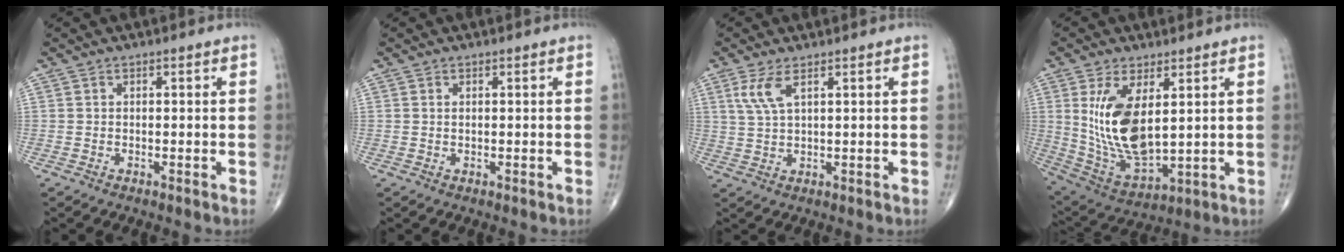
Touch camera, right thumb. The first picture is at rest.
{"total": 0.5, "force": [0.1, 0.3, 0.4], "torque": [-0.006, 0.002, 0.003]}
{"total": 4.4, "force": [2.1, 1.3, 3.6], "torque": [-0.087, -0.002, 0.052]}
{"total": 15.0, "force": [3.3, 7.0, 12.8], "torque": [-0.239, -0.022, 0.085]}